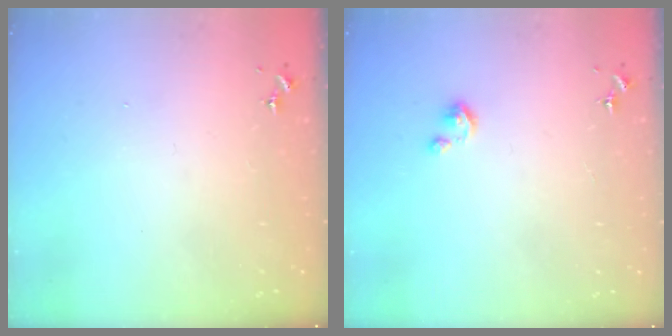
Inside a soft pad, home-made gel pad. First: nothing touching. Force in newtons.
{"total": 3.0, "press": 2.9, "slide": 0.2}